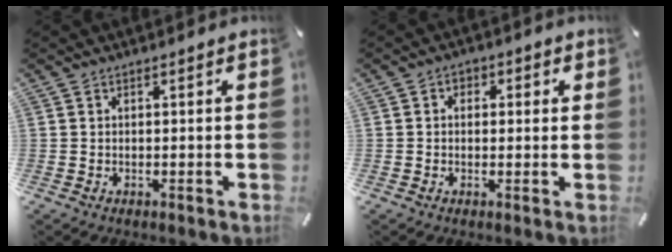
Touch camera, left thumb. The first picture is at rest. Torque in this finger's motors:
{"motor_torque": [-0.34, -0.15, -0.01, -0.27, 0.00]}